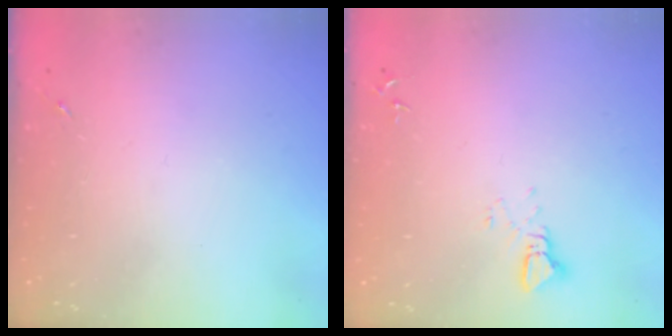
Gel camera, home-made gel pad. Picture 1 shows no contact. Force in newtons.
{"total": 2.5, "press": 2.5, "slide": 0.1}